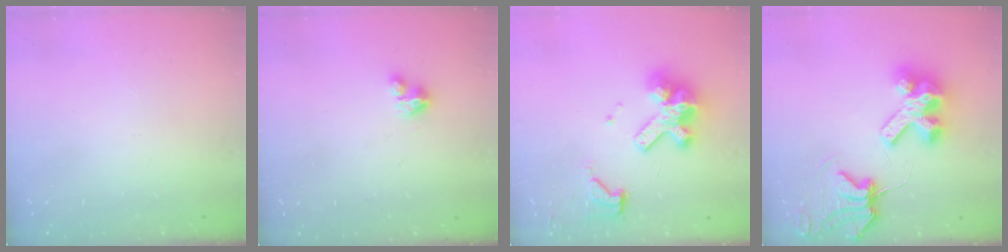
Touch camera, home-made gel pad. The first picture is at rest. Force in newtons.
{"total": 2.8, "press": 2.8, "slide": 0.2}
{"total": 14.1, "press": 14.0, "slide": 1.8}
{"total": 11.3, "press": 11.2, "slide": 1.3}